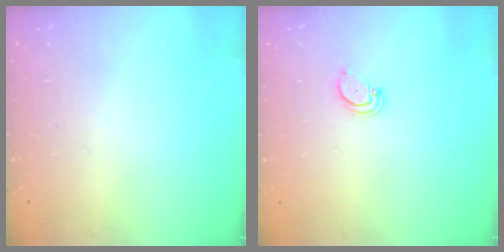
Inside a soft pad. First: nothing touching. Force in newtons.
{"total": 1.4, "press": 1.3, "slide": 0.1}